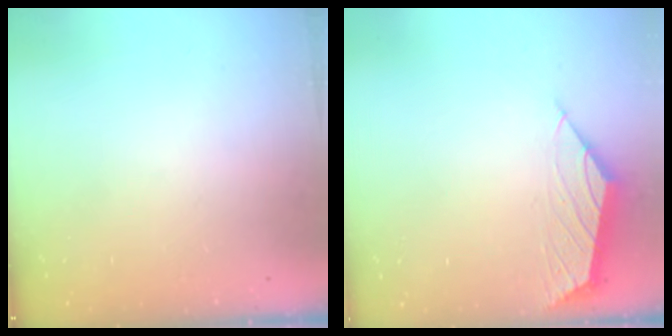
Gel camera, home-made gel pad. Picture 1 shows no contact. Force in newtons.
{"total": 1.8, "press": 1.7, "slide": 0.5}